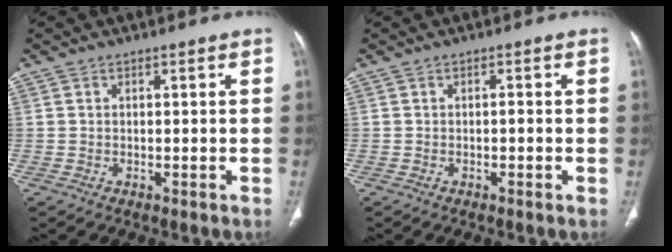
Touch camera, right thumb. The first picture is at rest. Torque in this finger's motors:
{"motor_torque": [0.47, 0.25, 0.39, -0.09, 0.03]}